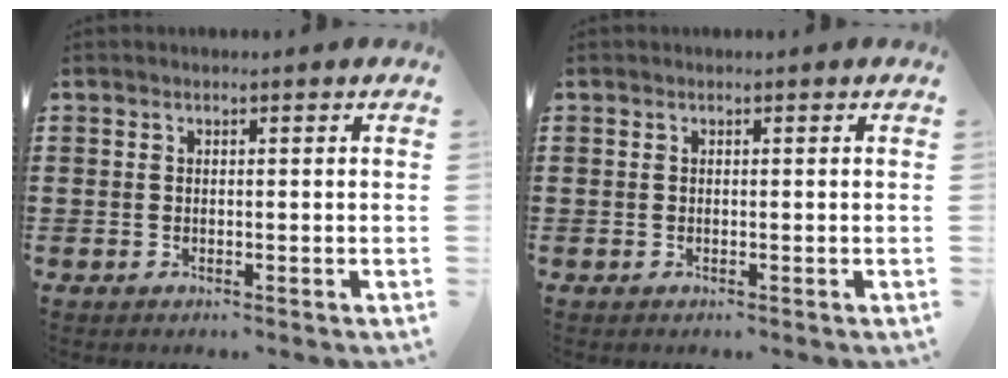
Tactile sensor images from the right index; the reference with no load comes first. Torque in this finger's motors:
{"motor_torque": [0.00, 0.00, 0.00, 0.00]}